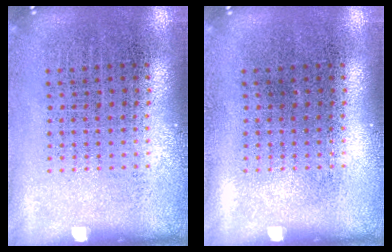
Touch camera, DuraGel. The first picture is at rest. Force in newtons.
{"total": 0.0}